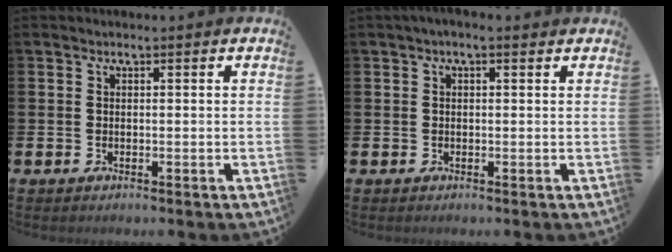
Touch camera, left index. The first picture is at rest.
{"total": 1.0, "force": [0.3, 0.4, 0.9], "torque": [-0.007, 0.002, 0.002]}